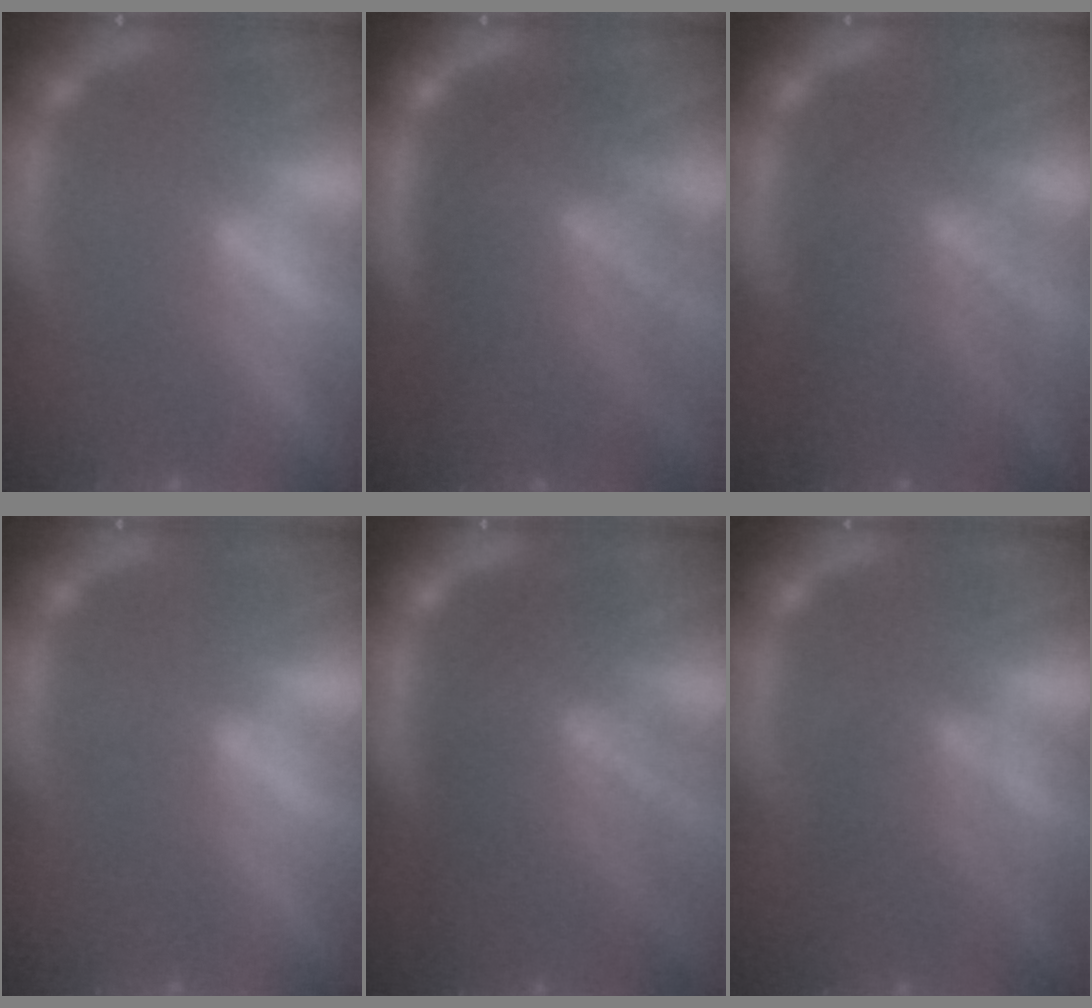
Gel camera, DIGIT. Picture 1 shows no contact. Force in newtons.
{"total": 10.1}
{"total": 8.1}
{"total": 0.0}
{"total": 9.1}
{"total": 4.6}